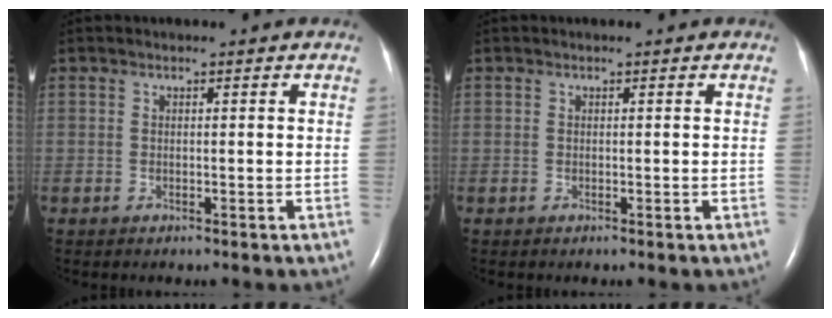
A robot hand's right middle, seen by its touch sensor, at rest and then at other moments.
{"total": 0.0}